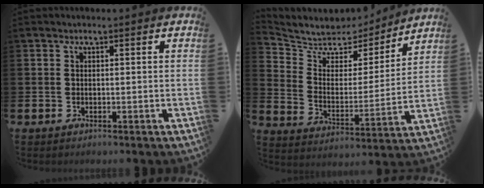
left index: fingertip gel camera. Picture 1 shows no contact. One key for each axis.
{"total": 6.4, "fx": 5.7, "fy": 2.7, "fz": 0.4, "tx": -0.050, "ty": -0.049, "tz": 0.097}